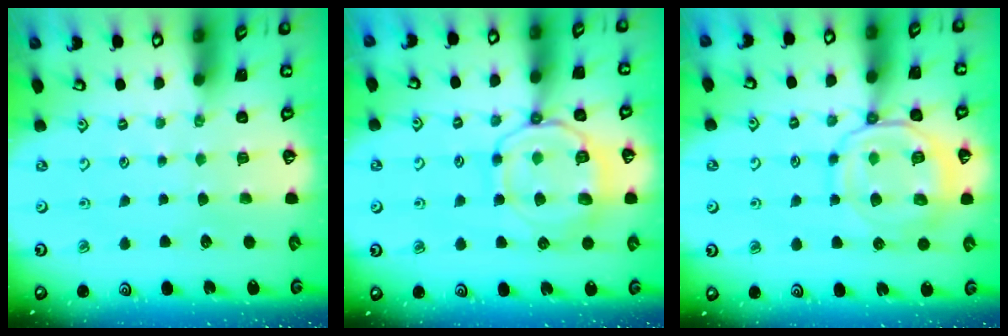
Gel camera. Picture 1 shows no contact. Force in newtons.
{"total": 12.3, "press": 12.2, "slide": 1.3}
{"total": 12.8, "press": 12.7, "slide": 1.6}